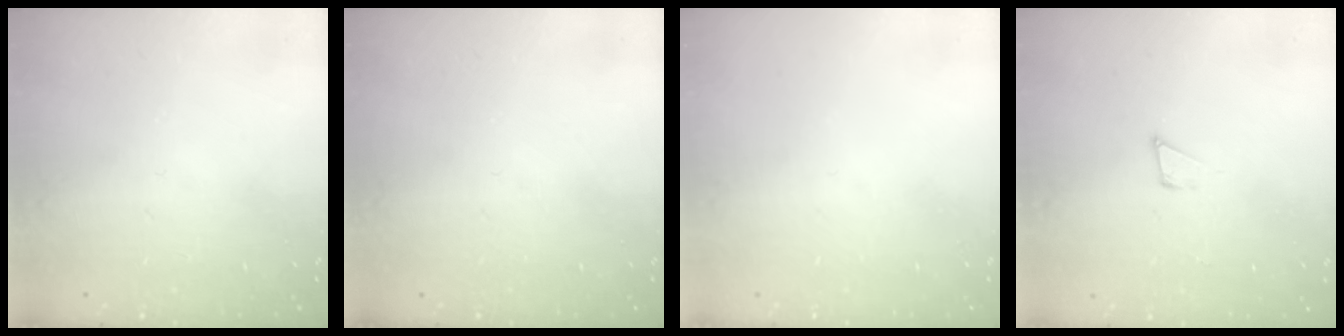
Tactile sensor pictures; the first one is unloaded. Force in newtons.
{"total": 0.0}
{"total": 0.0}
{"total": 4.2, "press": 4.2, "slide": 0.4}